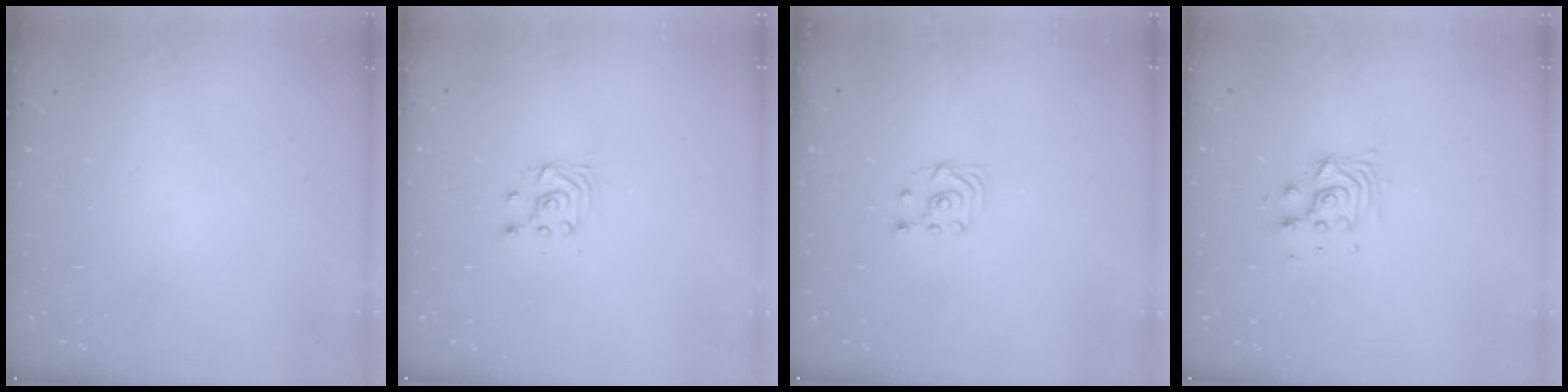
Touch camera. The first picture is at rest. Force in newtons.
{"total": 4.1, "press": 4.0, "slide": 0.7}
{"total": 2.7, "press": 2.4, "slide": 1.3}
{"total": 5.9, "press": 5.9, "slide": 0.4}